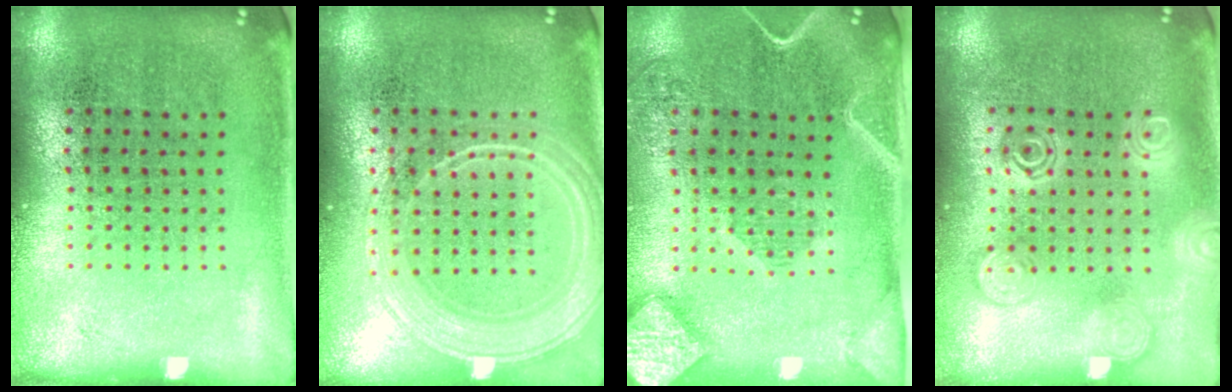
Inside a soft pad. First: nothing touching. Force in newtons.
{"total": 2.2, "press": 2.1, "slide": 0.4}
{"total": 2.5, "press": 1.9, "slide": 1.5}
{"total": 2.8, "press": 2.8, "slide": 0.4}